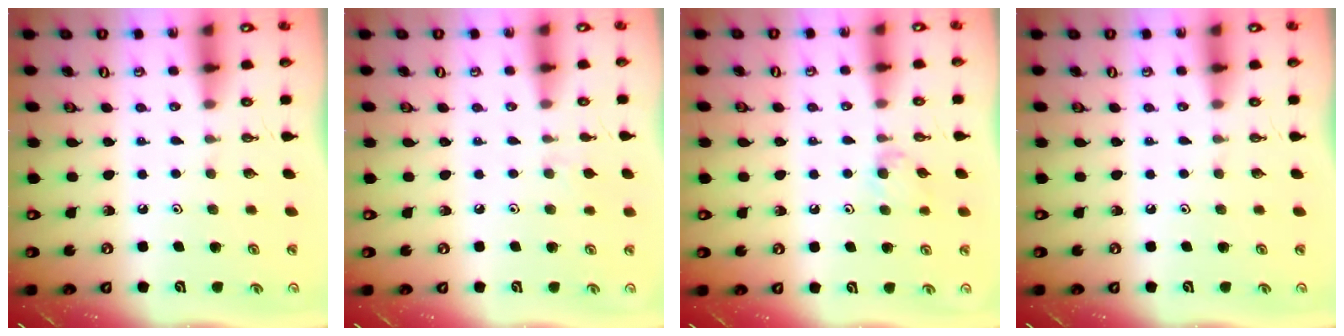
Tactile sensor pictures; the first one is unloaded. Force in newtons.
{"total": 5.5, "press": 5.5, "slide": 0.7}
{"total": 5.5, "press": 5.4, "slide": 1.0}
{"total": 0.0}